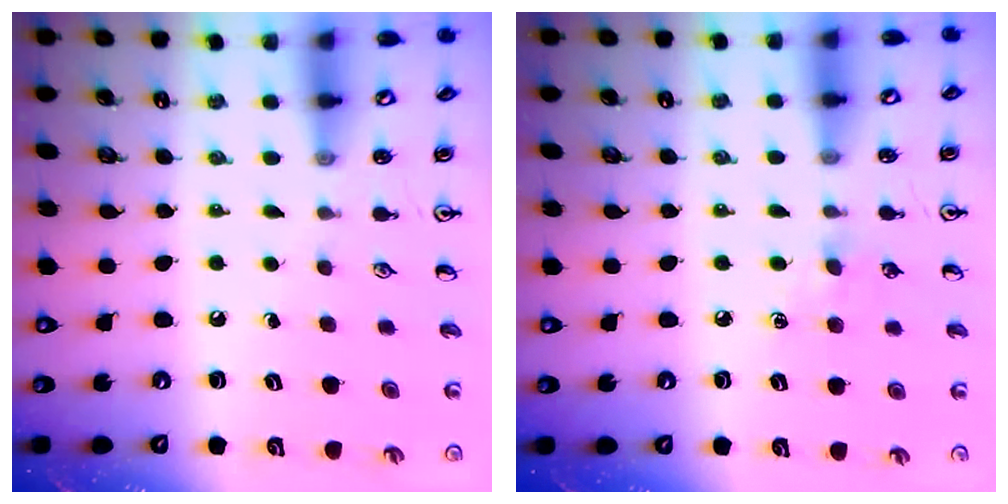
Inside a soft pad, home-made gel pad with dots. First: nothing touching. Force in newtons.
{"total": 5.2, "press": 5.1, "slide": 0.8}